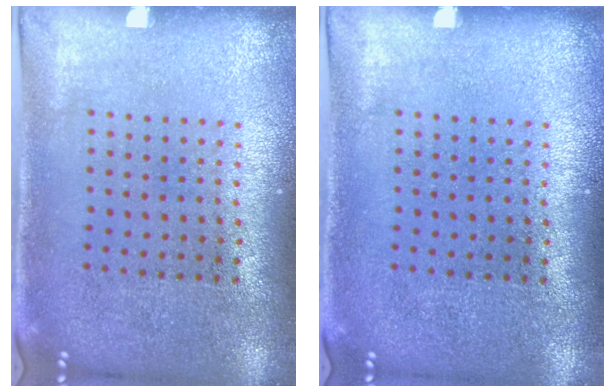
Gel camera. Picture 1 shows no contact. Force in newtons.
{"total": 0.0}